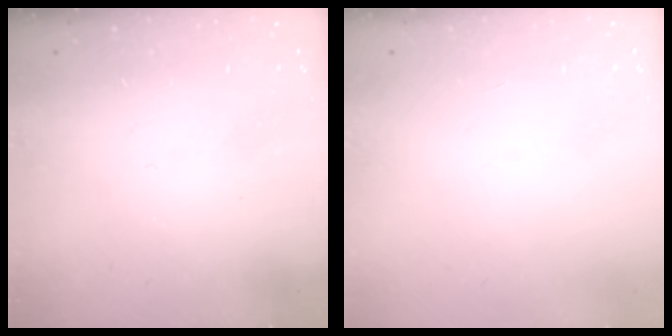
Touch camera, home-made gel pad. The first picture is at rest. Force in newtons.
{"total": 0.0}